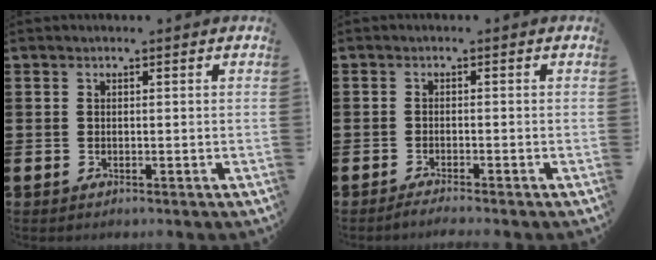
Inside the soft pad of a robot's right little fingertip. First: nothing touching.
{"total": 1.1, "force": [-1.0, -0.1, 0.6], "torque": [-0.008, -0.002, -0.019]}